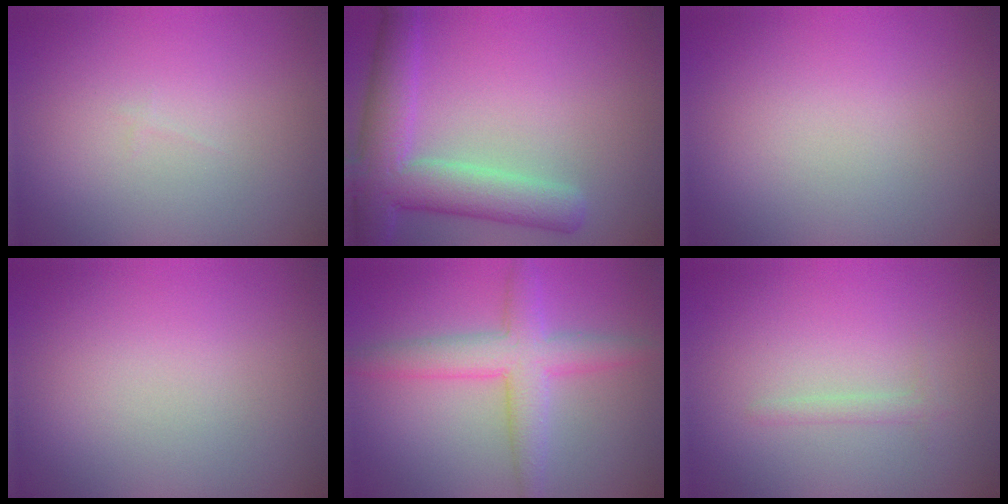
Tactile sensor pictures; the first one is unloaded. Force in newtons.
{"total": 6.9, "press": 6.9, "slide": 0.4}
{"total": 0.0}
{"total": 0.0}
{"total": 4.5, "press": 4.5, "slide": 0.2}
{"total": 0.9, "press": 0.9, "slide": 0.0}